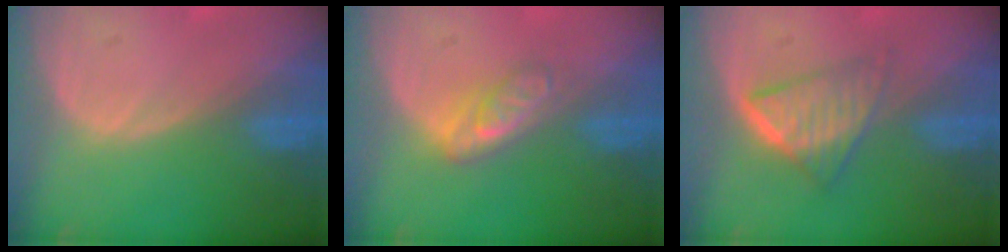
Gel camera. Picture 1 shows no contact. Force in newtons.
{"total": 4.7, "press": 4.1, "slide": 2.2}
{"total": 6.5, "press": 5.5, "slide": 3.5}